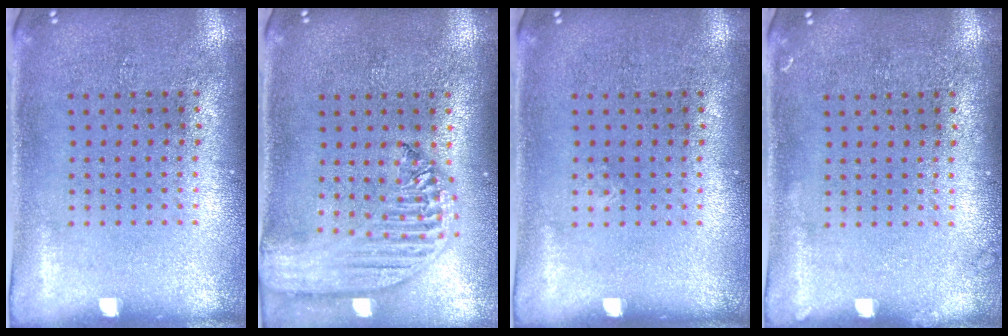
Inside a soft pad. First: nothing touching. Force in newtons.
{"total": 2.6, "press": 2.1, "slide": 1.4}
{"total": 0.0}
{"total": 0.5, "press": 0.5, "slide": 0.1}